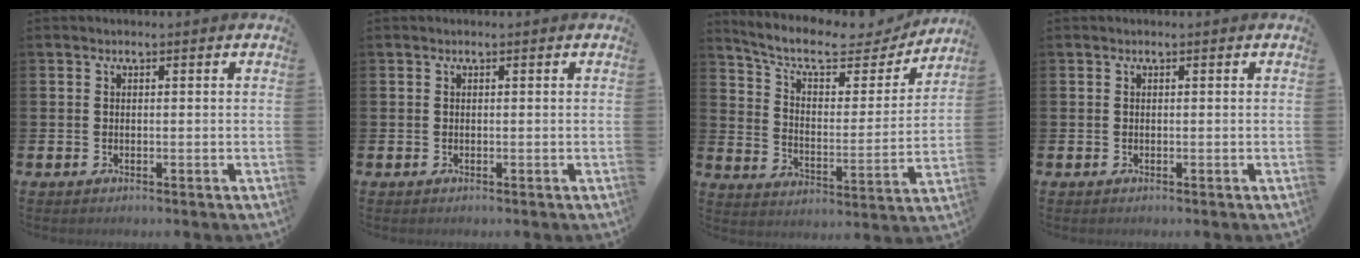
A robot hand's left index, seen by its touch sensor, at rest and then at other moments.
{"total": 0.0}
{"total": 9.2, "force": [8.0, 2.9, 3.7], "torque": [-0.095, -0.054, 0.130]}
{"total": 0.0}